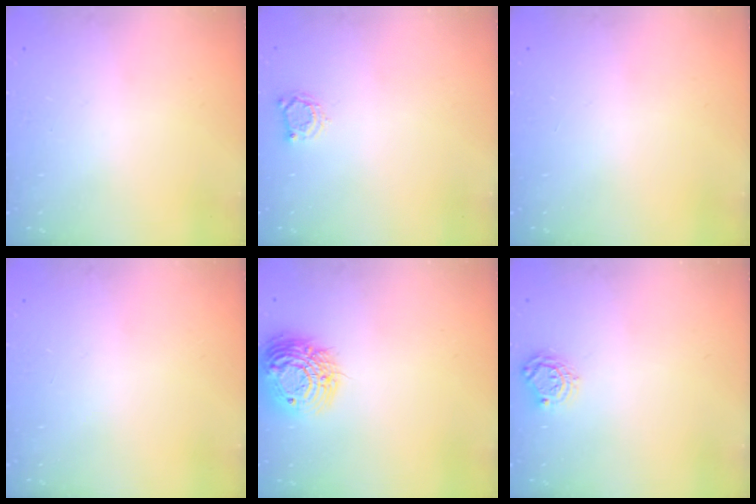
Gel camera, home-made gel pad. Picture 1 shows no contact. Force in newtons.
{"total": 3.2, "press": 3.2, "slide": 0.4}
{"total": 0.0}
{"total": 0.0}
{"total": 15.5, "press": 15.4, "slide": 1.2}
{"total": 5.4, "press": 5.4, "slide": 0.4}